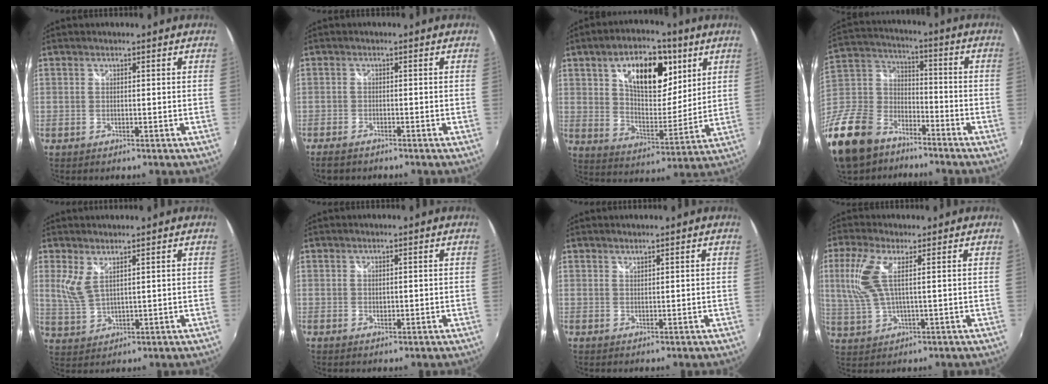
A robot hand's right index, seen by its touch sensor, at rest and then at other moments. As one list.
[{"total": 3.5, "force": [-3.0, 1.3, 1.3], "torque": [-0.038, -0.014, -0.057]}, {"total": 17.0, "force": [7.3, 8.8, 12.5], "torque": [-0.201, 0.010, 0.120]}, {"total": 27.0, "force": [-17.5, 16.0, 12.8], "torque": [-0.344, 0.010, -0.303]}, {"total": 4.6, "force": [2.5, 1.7, 3.4], "torque": [-0.077, -0.006, 0.054]}, {"total": 1.1, "force": [0.2, 0.7, 0.8], "torque": [-0.013, 0.000, 0.003]}, {"total": 0.6, "force": [0.6, 0.0, 0.0], "torque": [0.002, 0.000, 0.011]}, {"total": 8.1, "force": [2.0, 2.2, 7.5], "torque": [-0.171, 0.005, 0.047]}]